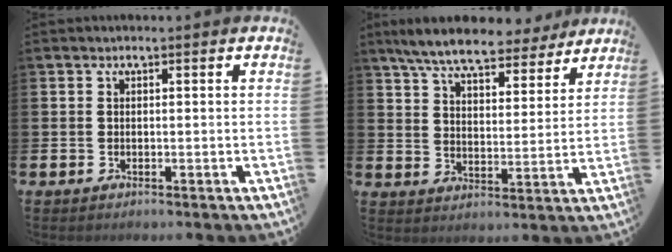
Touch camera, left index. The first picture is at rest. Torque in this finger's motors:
{"motor_torque": [1.10, -1.04, 1.06, 0.21]}